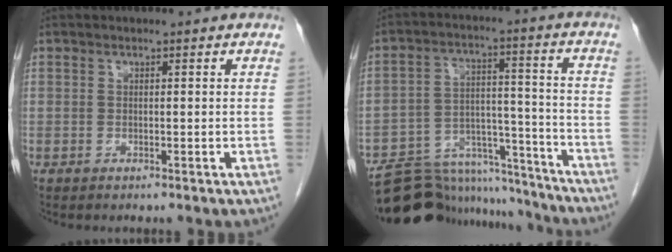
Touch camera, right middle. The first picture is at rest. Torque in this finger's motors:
{"motor_torque": [1.01, -1.12, 0.46, 0.07]}